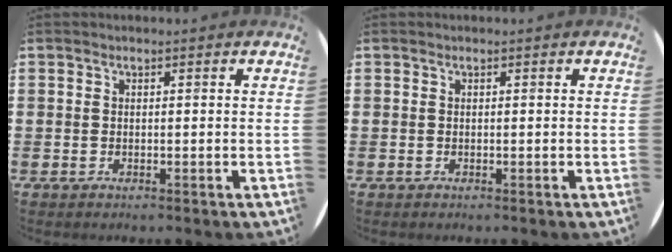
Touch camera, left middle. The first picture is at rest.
{"total": 0.0}